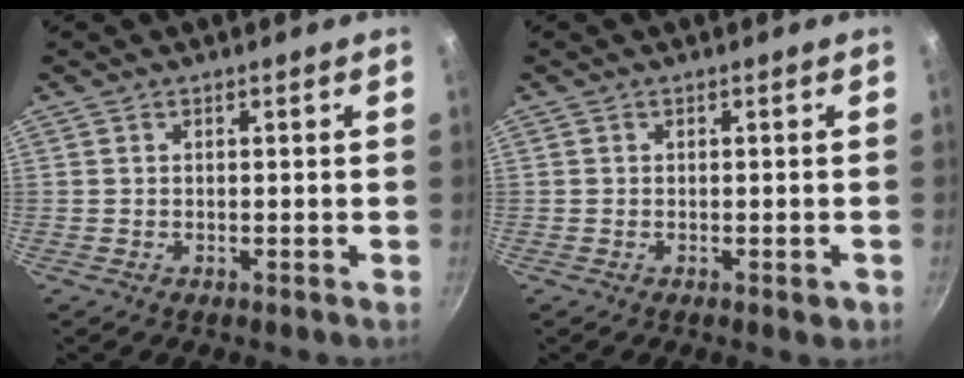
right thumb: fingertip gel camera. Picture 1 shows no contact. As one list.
[{"total": 1.4, "force": [-0.6, 0.8, 1.0], "torque": [-0.006, 0.001, -0.009]}]